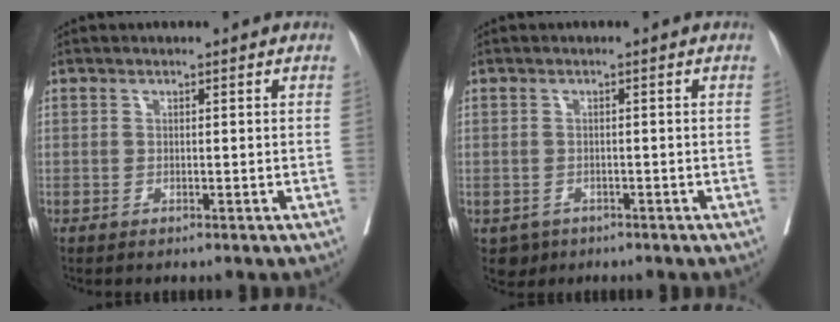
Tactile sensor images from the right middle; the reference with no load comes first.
{"total": 2.7, "force": [-1.6, 2.2, 0.4], "torque": [-0.002, 0.003, -0.023]}